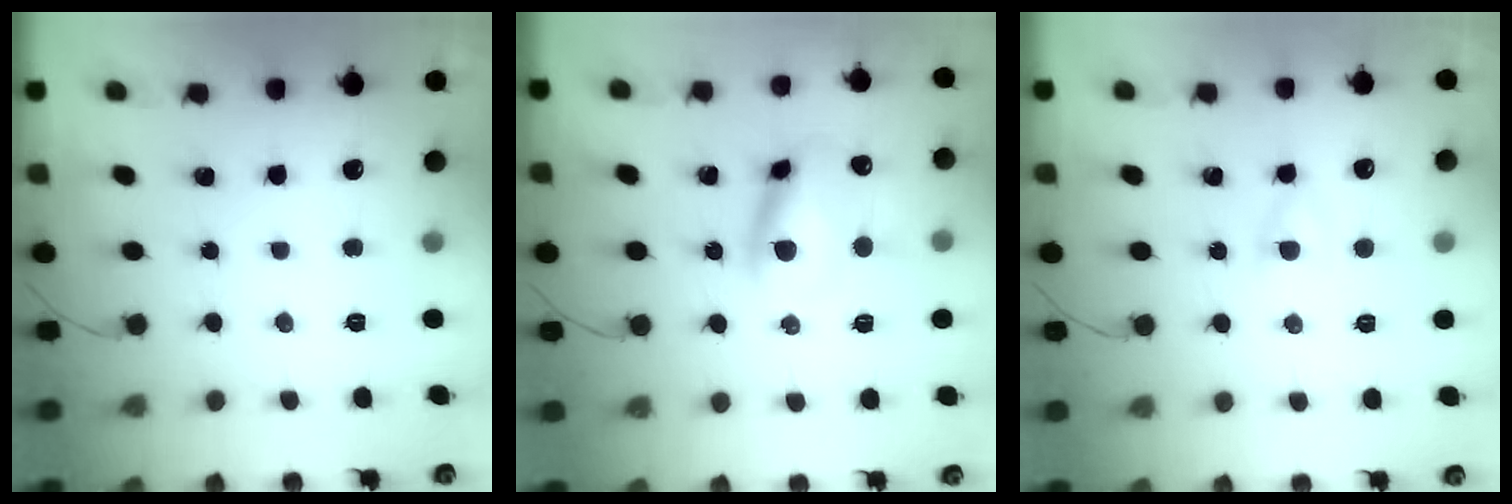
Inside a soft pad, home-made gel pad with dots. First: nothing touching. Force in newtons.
{"total": 9.7, "press": 9.7, "slide": 0.8}
{"total": 3.4, "press": 3.2, "slide": 1.3}